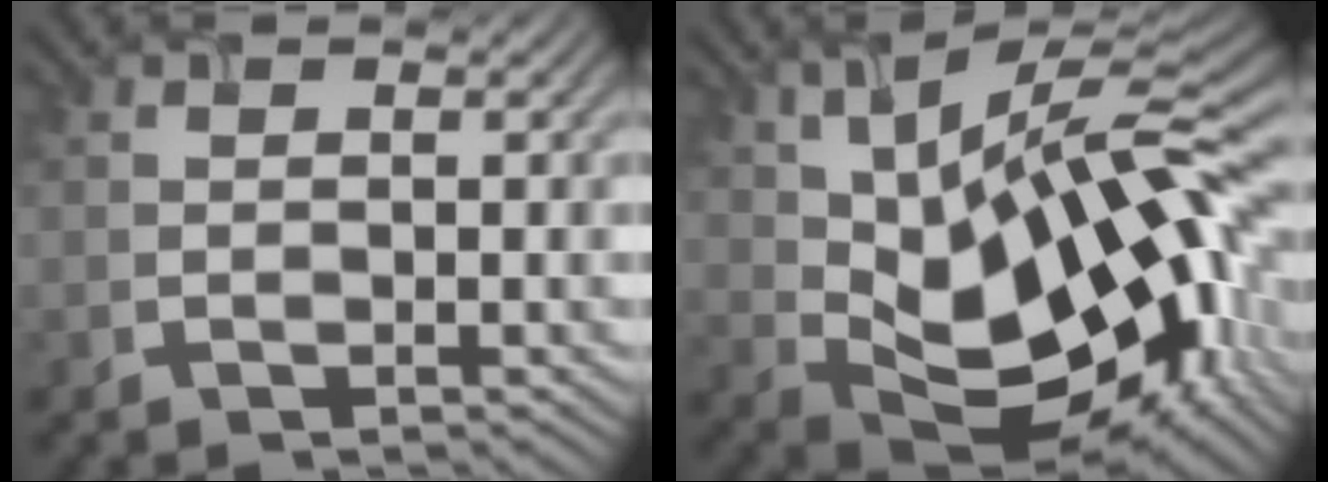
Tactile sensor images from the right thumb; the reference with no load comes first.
{"total": 20.6, "force": [2.4, 10.9, 17.3], "torque": [-0.294, -0.005, 0.059]}